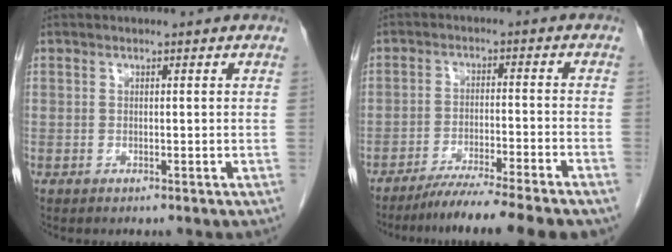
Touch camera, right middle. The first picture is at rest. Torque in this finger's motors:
{"motor_torque": [1.16, -0.97, 0.43, 0.14]}